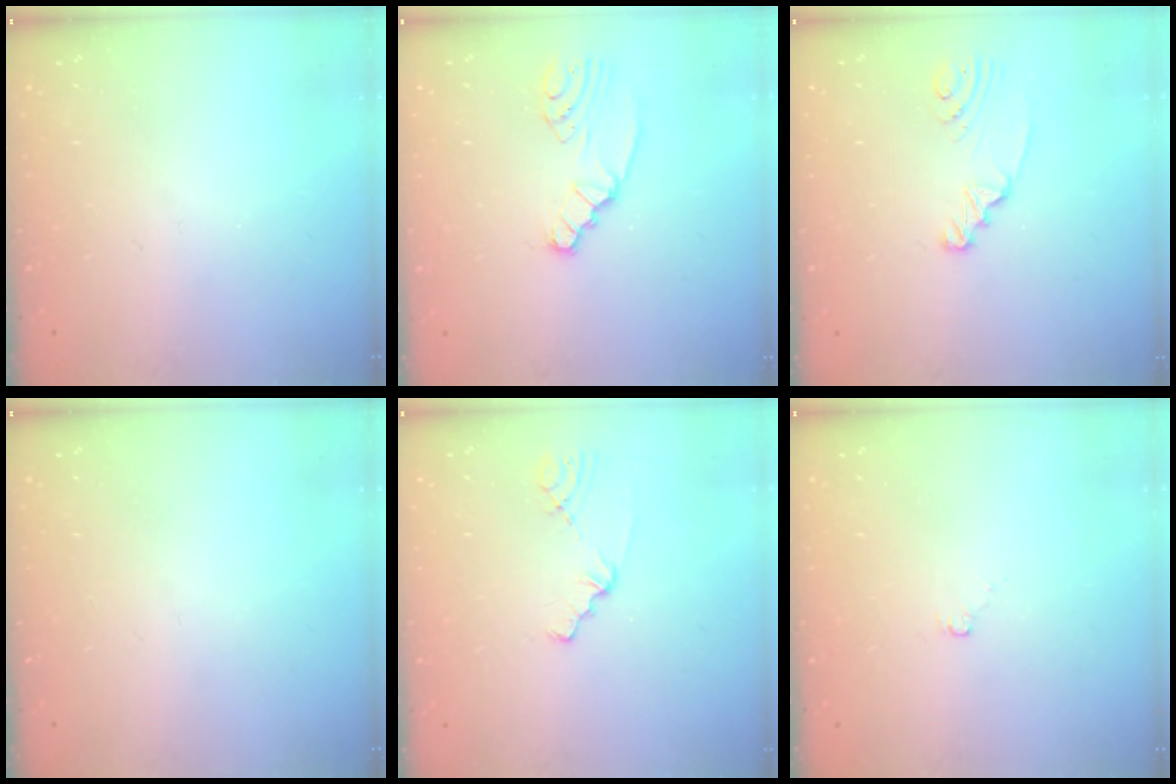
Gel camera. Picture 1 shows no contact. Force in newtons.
{"total": 2.3, "press": 2.2, "slide": 0.3}
{"total": 2.3, "press": 2.3, "slide": 0.2}
{"total": 0.0}
{"total": 0.9, "press": 0.9, "slide": 0.2}
{"total": 2.4, "press": 2.4, "slide": 0.4}